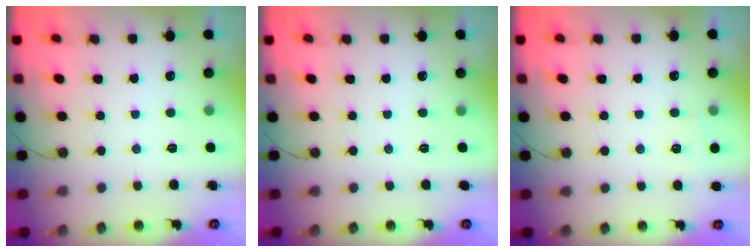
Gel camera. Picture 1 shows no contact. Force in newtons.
{"total": 0.0}
{"total": 5.5, "press": 2.2, "slide": 5.1}